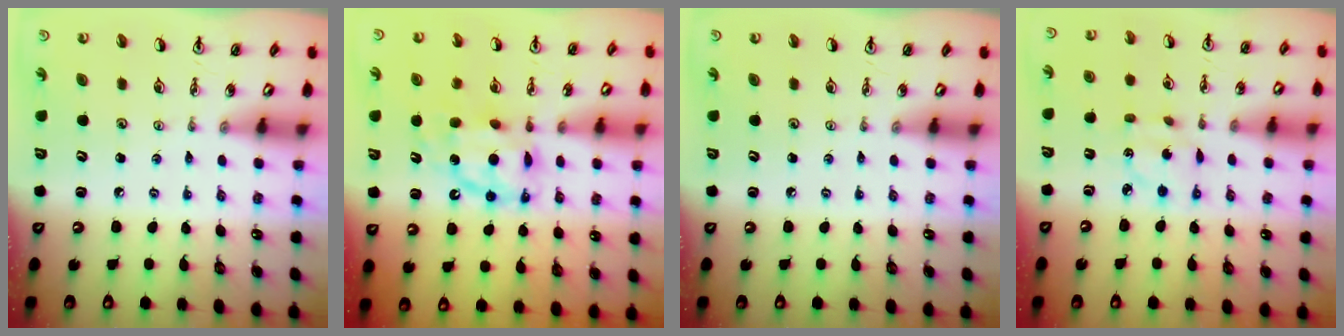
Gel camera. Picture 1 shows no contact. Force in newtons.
{"total": 12.0, "press": 12.0, "slide": 1.2}
{"total": 0.0}
{"total": 3.8, "press": 3.8, "slide": 0.3}